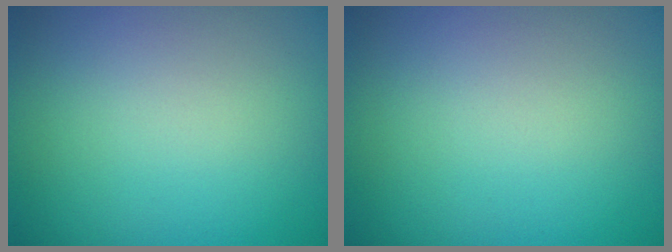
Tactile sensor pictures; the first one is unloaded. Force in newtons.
{"total": 0.0}